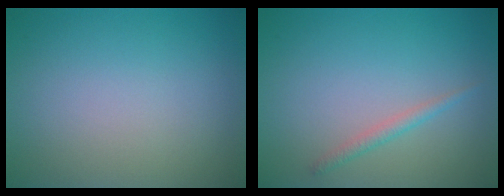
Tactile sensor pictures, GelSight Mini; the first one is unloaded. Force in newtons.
{"total": 1.2, "press": 1.1, "slide": 0.0}